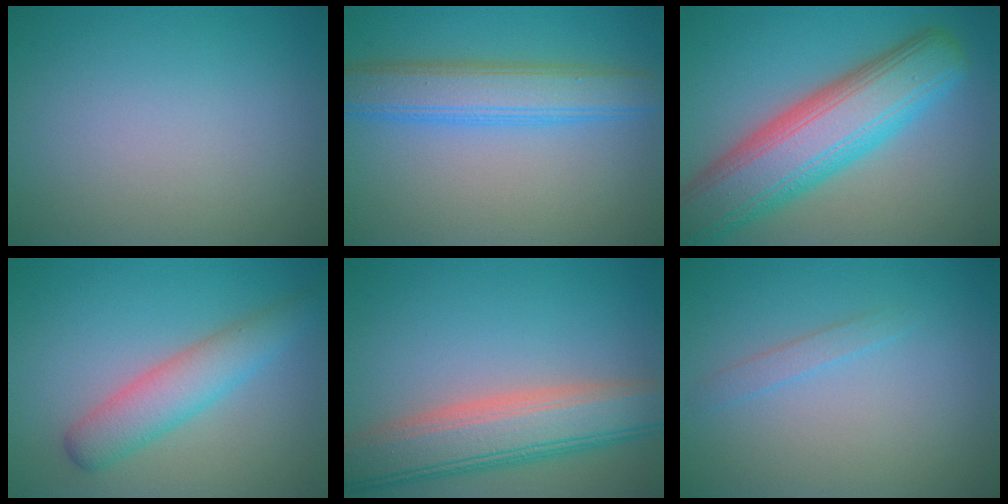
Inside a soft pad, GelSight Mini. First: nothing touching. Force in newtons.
{"total": 5.4, "press": 5.4, "slide": 0.1}
{"total": 10.5, "press": 10.5, "slide": 0.3}
{"total": 4.1, "press": 4.1, "slide": 0.2}
{"total": 7.7, "press": 7.7, "slide": 0.7}
{"total": 1.1, "press": 1.1, "slide": 0.0}